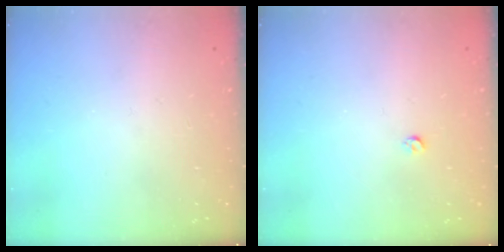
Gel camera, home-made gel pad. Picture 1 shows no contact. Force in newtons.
{"total": 2.8, "press": 2.8, "slide": 0.5}